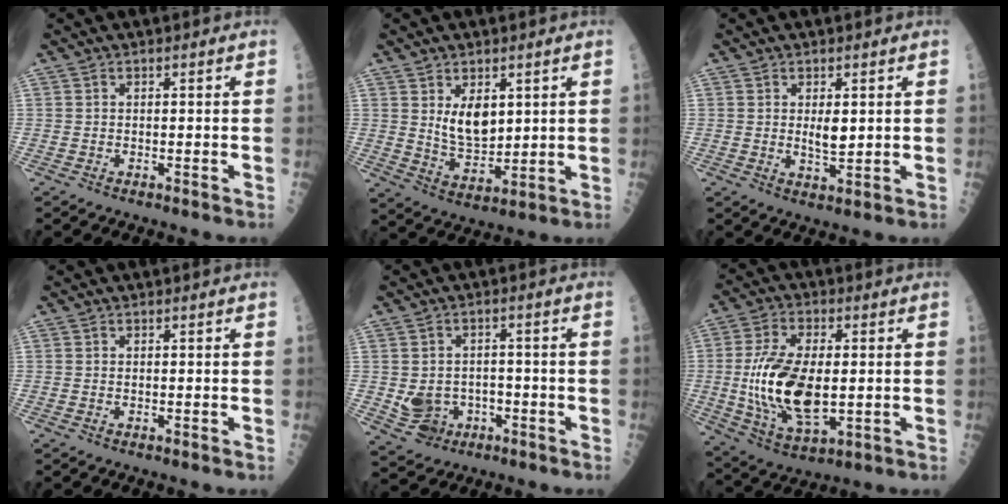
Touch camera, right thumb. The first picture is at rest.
{"total": 7.5, "force": [2.5, 4.4, 5.5], "torque": [-0.072, -0.027, 0.056]}
{"total": 3.5, "force": [0.7, 1.4, 3.1], "torque": [-0.048, -0.010, 0.017]}
{"total": 0.0}
{"total": 6.6, "force": [-1.5, 5.6, 3.1], "torque": [-0.024, 0.014, -0.015]}
{"total": 17.3, "force": [-0.6, 8.3, 15.2], "torque": [-0.296, -0.013, -0.003]}